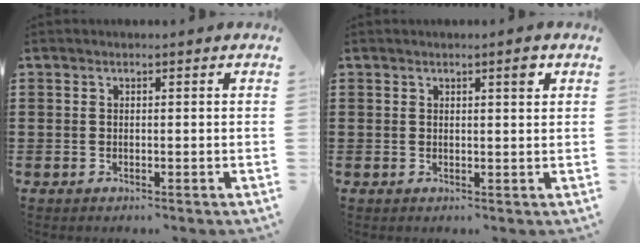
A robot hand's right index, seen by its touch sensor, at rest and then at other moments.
{"total": 2.1, "force": [1.2, 0.3, 1.8], "torque": [-0.026, 0.002, 0.016]}